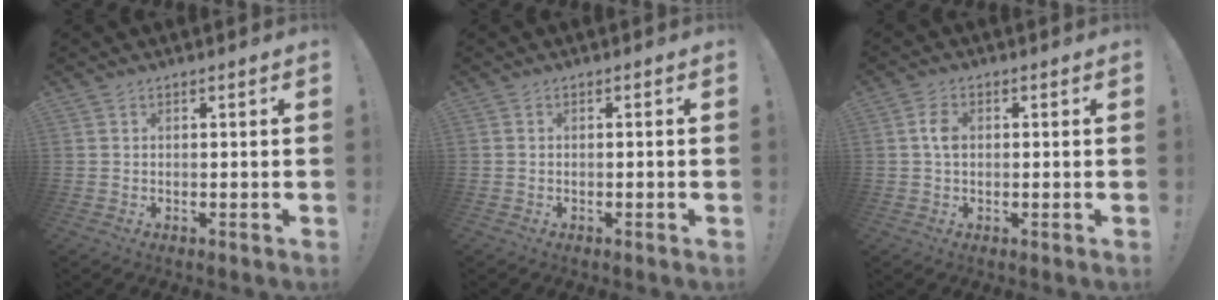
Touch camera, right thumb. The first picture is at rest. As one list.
[{"total": 0.5, "force": [-0.5, -0.2, 0.1], "torque": [-0.002, -0.003, -0.008]}, {"total": 4.2, "force": [0.5, 2.7, 3.1], "torque": [-0.051, 0.006, 0.008]}]